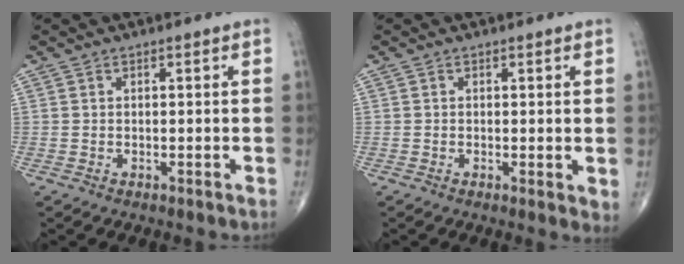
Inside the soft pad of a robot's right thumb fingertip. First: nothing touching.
{"total": 2.1, "force": [0.1, 0.7, 2.0], "torque": [-0.029, -0.009, -0.003]}